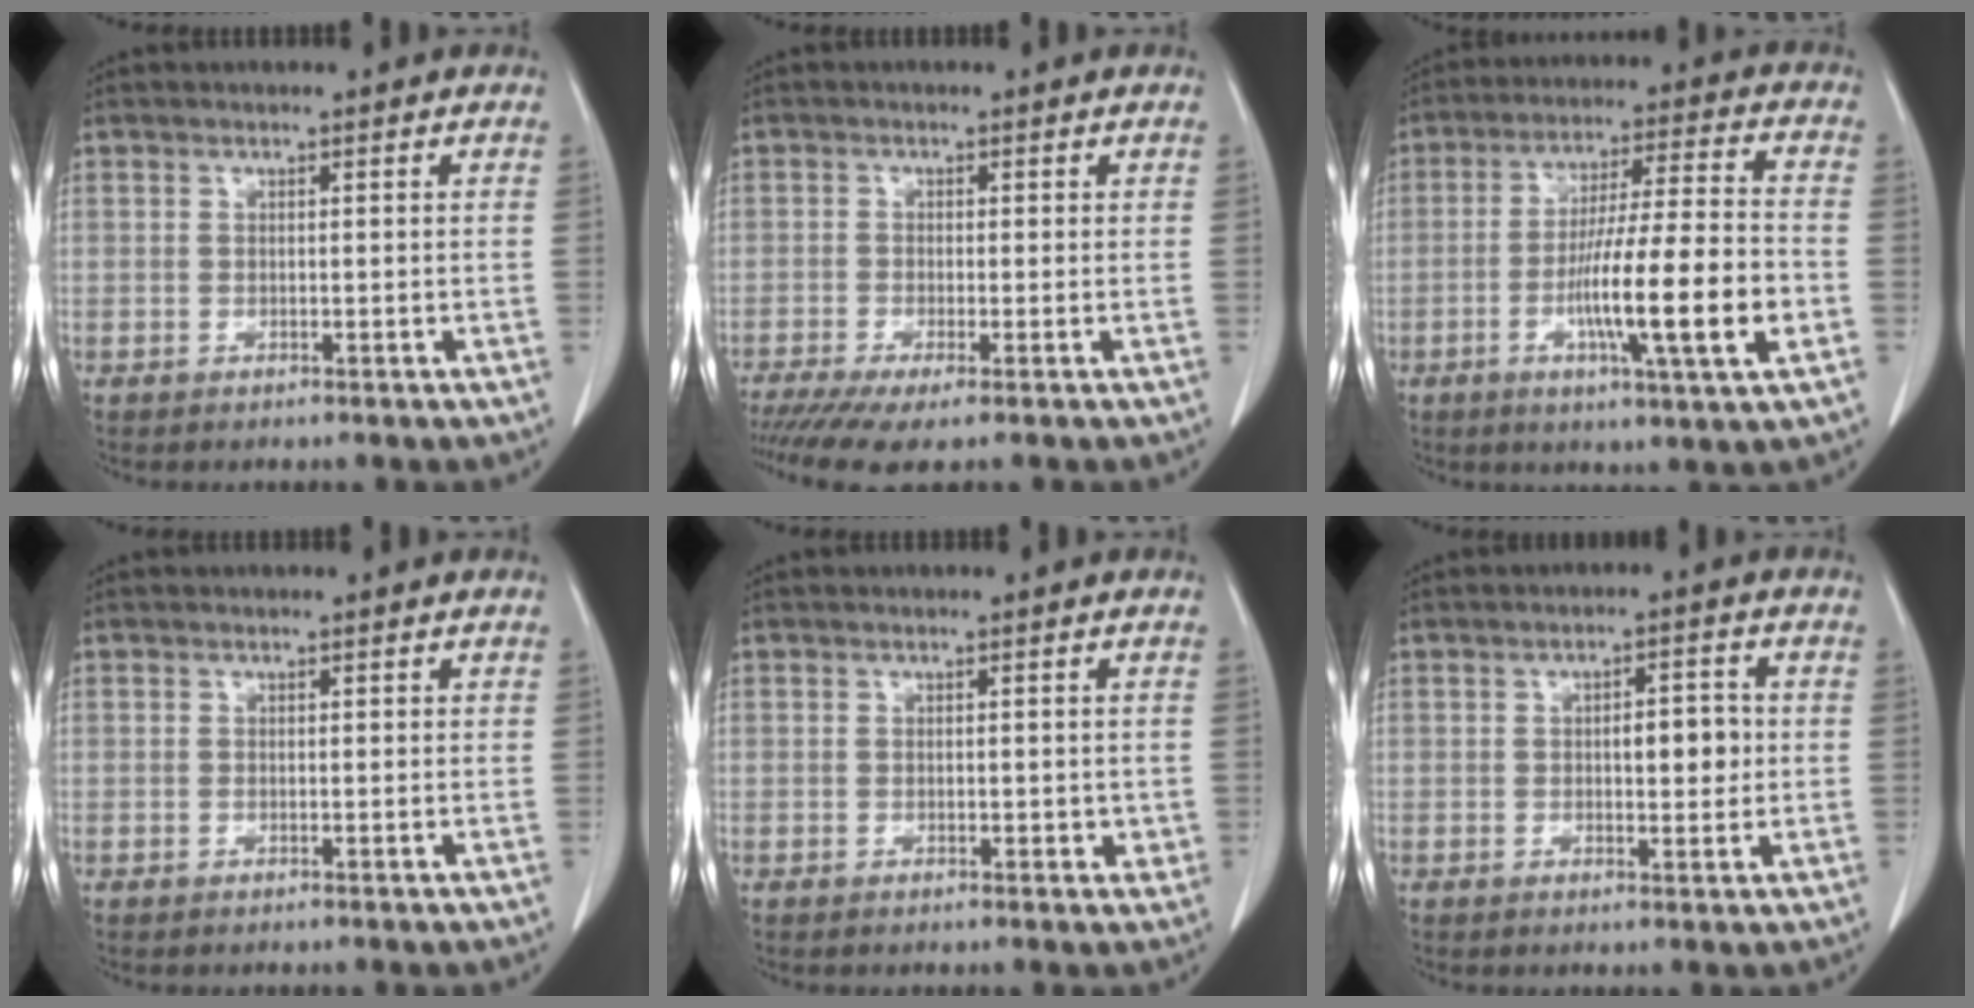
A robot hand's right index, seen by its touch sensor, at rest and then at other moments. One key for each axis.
{"total": 5.4, "fx": -3.7, "fy": 0.7, "fz": 3.8, "tx": -0.064, "ty": -0.014, "tz": -0.067}
{"total": 15.5, "fx": -4.4, "fy": 0.4, "fz": 14.9, "tx": -0.259, "ty": -0.009, "tz": -0.074}
{"total": 0.0}
{"total": 1.8, "fx": -0.1, "fy": 1.1, "fz": 1.4, "tx": -0.015, "ty": -0.002, "tz": 0.001}
{"total": 4.7, "fx": 0.2, "fy": 1.8, "fz": 4.3, "tx": -0.059, "ty": 0.003, "tz": 0.004}